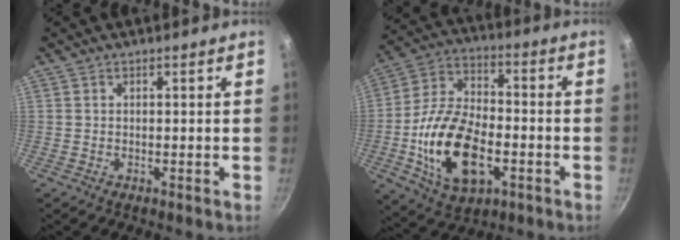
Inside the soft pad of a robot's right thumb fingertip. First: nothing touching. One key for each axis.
{"total": 19.5, "fx": -5.0, "fy": 11.2, "fz": 15.2, "tx": -0.272, "ty": 0.026, "tz": -0.090}